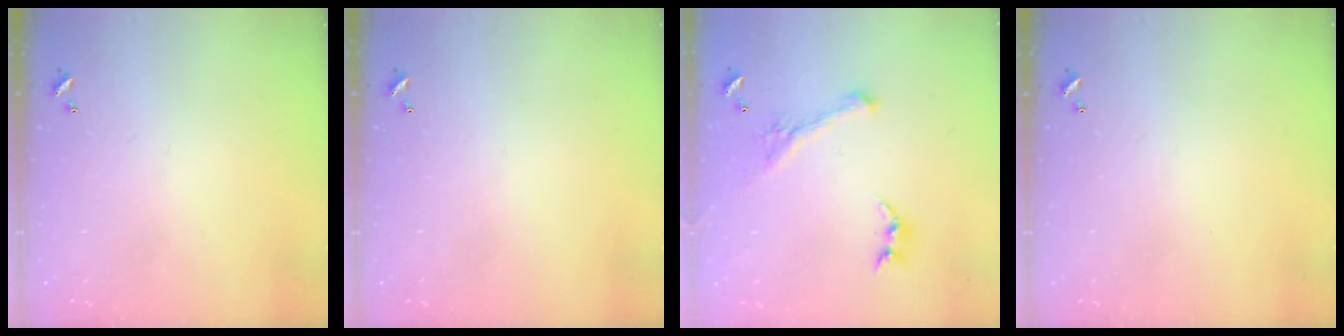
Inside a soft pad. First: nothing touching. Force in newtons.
{"total": 0.0}
{"total": 1.3, "press": 0.5, "slide": 1.2}
{"total": 0.0}